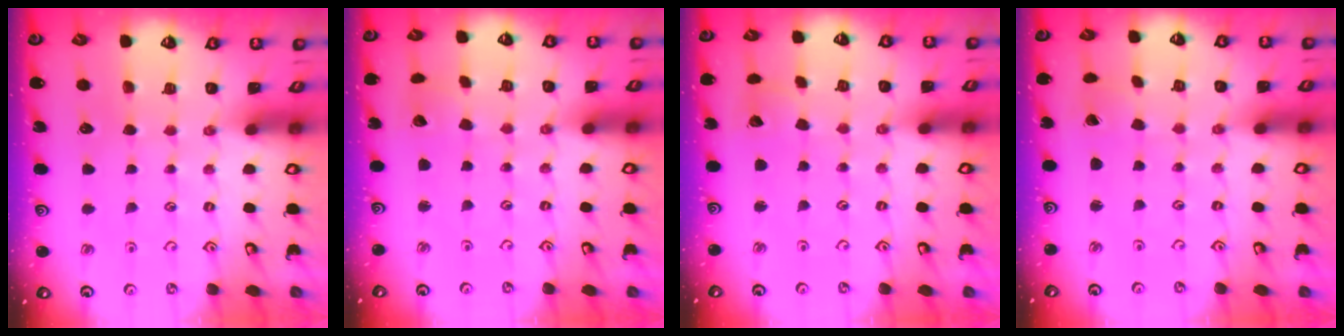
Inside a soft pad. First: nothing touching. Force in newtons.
{"total": 3.3, "press": 3.3, "slide": 0.3}
{"total": 2.3, "press": 2.3, "slide": 0.4}
{"total": 0.9, "press": 0.7, "slide": 0.5}